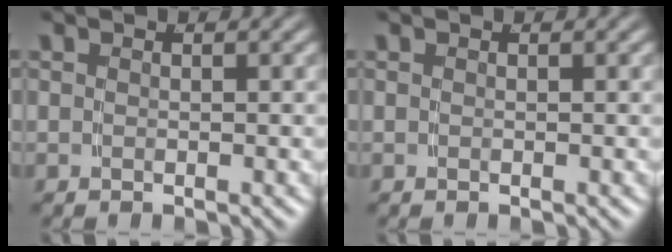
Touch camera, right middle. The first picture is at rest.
{"total": 0.0}